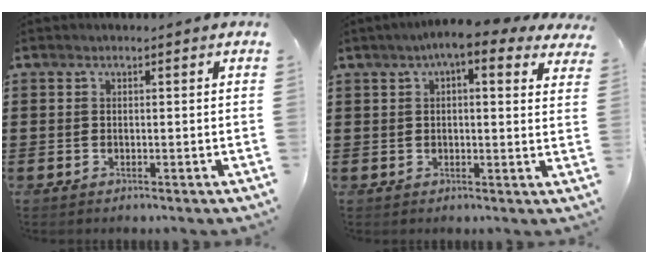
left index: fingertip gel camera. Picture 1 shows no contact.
{"total": 6.2, "force": [4.0, 1.1, 4.6], "torque": [-0.090, -0.001, 0.066]}